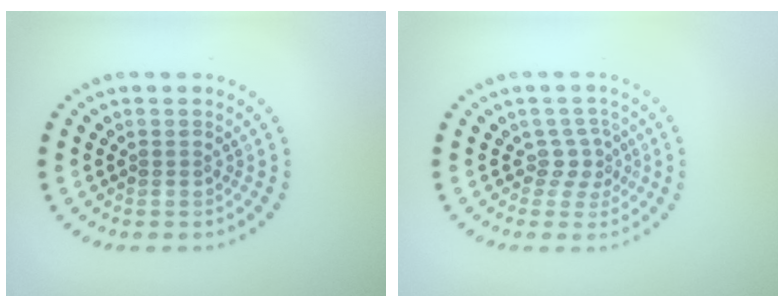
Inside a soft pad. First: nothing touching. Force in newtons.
{"total": 2.1, "press": 1.5, "slide": 1.5}